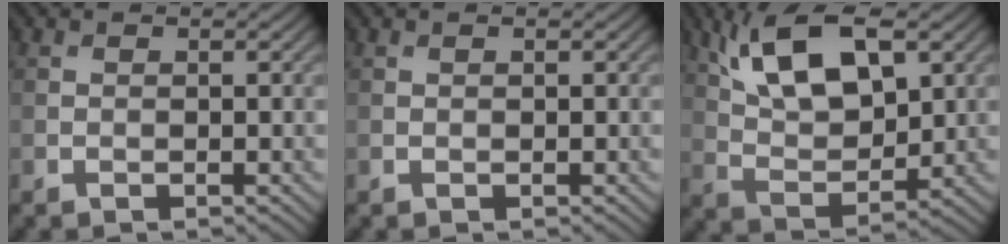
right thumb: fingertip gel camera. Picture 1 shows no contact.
{"total": 0.0}
{"total": 11.8, "force": [5.5, 5.3, 9.0], "torque": [-0.180, 0.008, 0.105]}